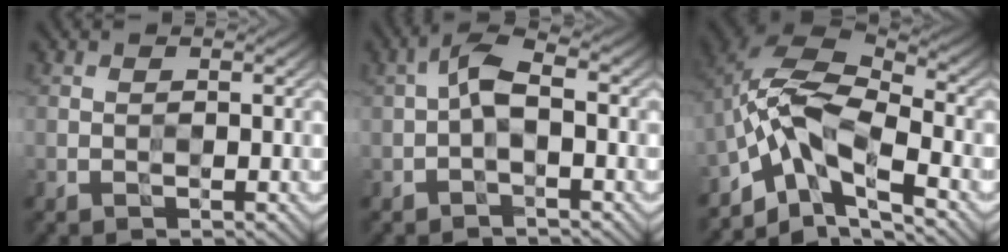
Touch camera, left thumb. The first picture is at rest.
{"total": 3.7, "force": [-0.4, 1.4, 3.4], "torque": [-0.073, 0.014, -0.019]}
{"total": 11.3, "force": [-5.2, 5.2, 8.6], "torque": [-0.167, -0.005, -0.114]}